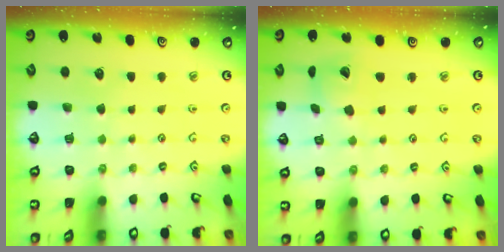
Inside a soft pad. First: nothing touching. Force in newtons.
{"total": 7.4, "press": 7.3, "slide": 1.0}